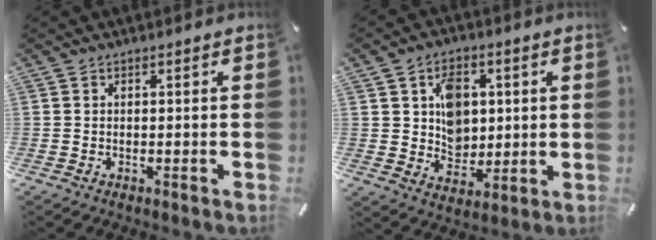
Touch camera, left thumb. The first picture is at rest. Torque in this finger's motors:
{"motor_torque": [1.24, 1.83, 0.67, -0.83, 0.11]}